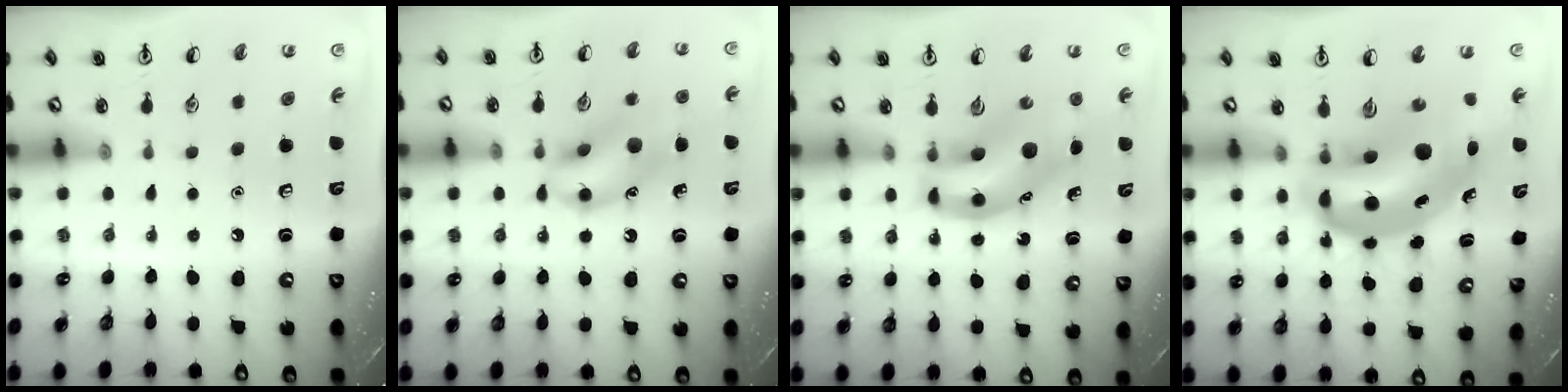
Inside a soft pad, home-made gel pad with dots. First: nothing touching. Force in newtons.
{"total": 13.0, "press": 12.8, "slide": 2.1}
{"total": 11.6, "press": 11.1, "slide": 3.3}
{"total": 15.1, "press": 14.5, "slide": 4.2}